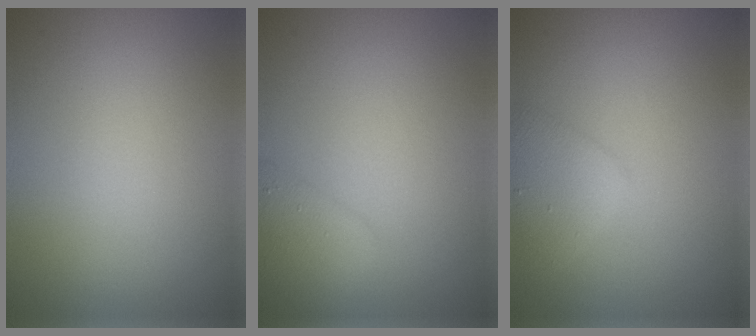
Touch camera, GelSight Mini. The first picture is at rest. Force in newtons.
{"total": 1.8, "press": 1.8, "slide": 0.1}
{"total": 2.3, "press": 2.3, "slide": 0.0}